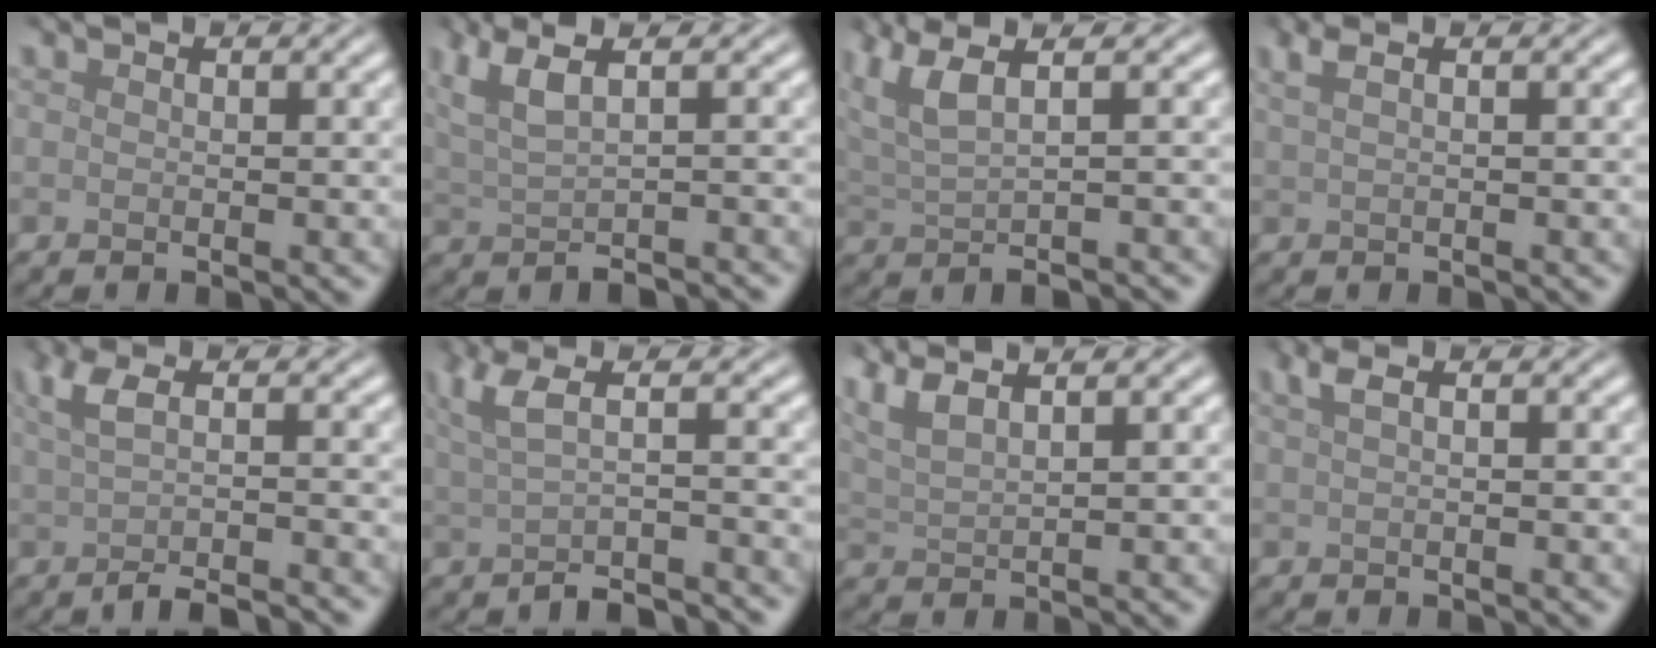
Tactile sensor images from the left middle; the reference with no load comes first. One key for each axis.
{"total": 4.9, "fx": 1.0, "fy": 1.8, "fz": 4.4, "tx": -0.075, "ty": 0.006, "tz": 0.021}
{"total": 5.5, "fx": 1.7, "fy": 2.1, "fz": 4.8, "tx": -0.078, "ty": 0.011, "tz": 0.035}
{"total": 2.6, "fx": 1.4, "fy": 1.0, "fz": 1.9, "tx": -0.031, "ty": 0.005, "tz": 0.014}
{"total": 4.5, "fx": -1.2, "fy": 1.2, "fz": 4.1, "tx": -0.066, "ty": -0.008, "tz": -0.023}
{"total": 4.6, "fx": -0.9, "fy": 1.6, "fz": 4.2, "tx": -0.065, "ty": -0.007, "tz": -0.020}
{"total": 4.2, "fx": 2.9, "fy": 1.2, "fz": 2.8, "tx": -0.059, "ty": 0.020, "tz": 0.054}
{"total": 2.0, "fx": 0.9, "fy": 0.7, "fz": 1.7, "tx": -0.027, "ty": 0.008, "tz": 0.013}